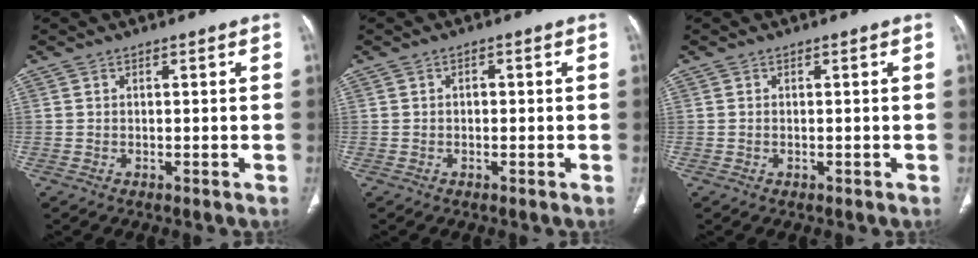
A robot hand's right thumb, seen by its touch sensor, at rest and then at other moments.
{"total": 1.0, "force": [-0.1, 0.8, 0.6], "torque": [-0.001, 0.005, -0.005]}
{"total": 0.0}